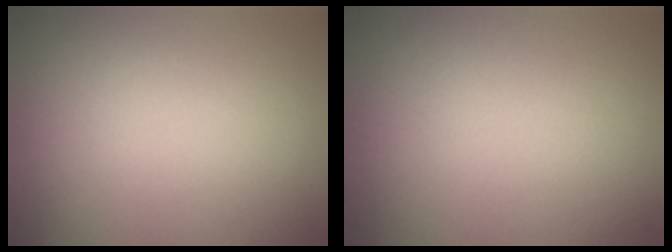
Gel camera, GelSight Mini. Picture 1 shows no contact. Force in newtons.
{"total": 0.0}